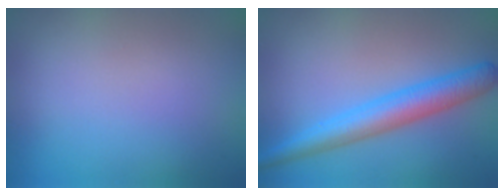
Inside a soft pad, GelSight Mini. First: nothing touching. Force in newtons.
{"total": 4.4, "press": 4.4, "slide": 0.1}